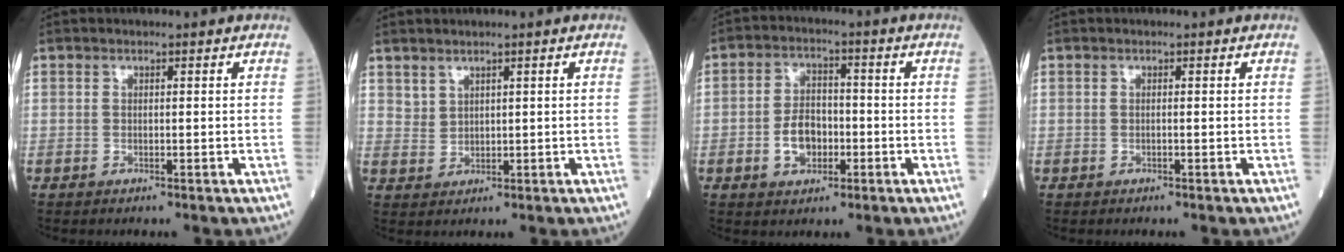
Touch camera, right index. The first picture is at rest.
{"total": 1.8, "force": [1.5, 0.9, 0.4], "torque": [-0.005, -0.001, 0.033]}
{"total": 5.9, "force": [-1.7, 3.7, 4.2], "torque": [-0.082, 0.011, -0.030]}
{"total": 0.0}